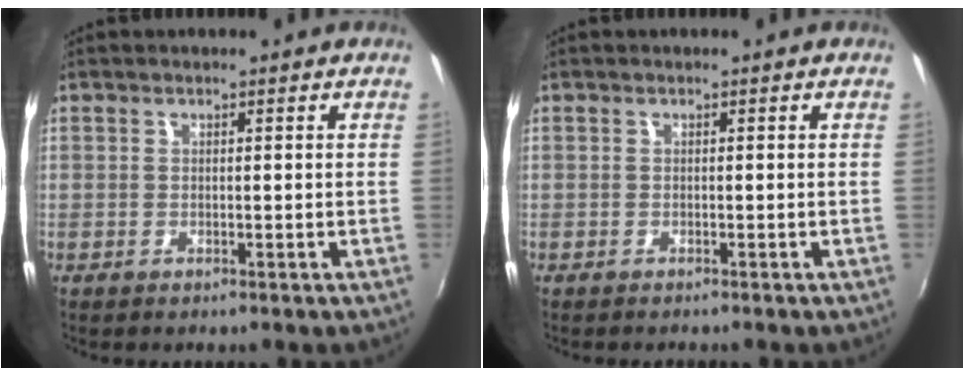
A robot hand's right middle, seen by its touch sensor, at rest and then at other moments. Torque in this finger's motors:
{"motor_torque": [0.47, -0.40, 0.29, 0.07]}